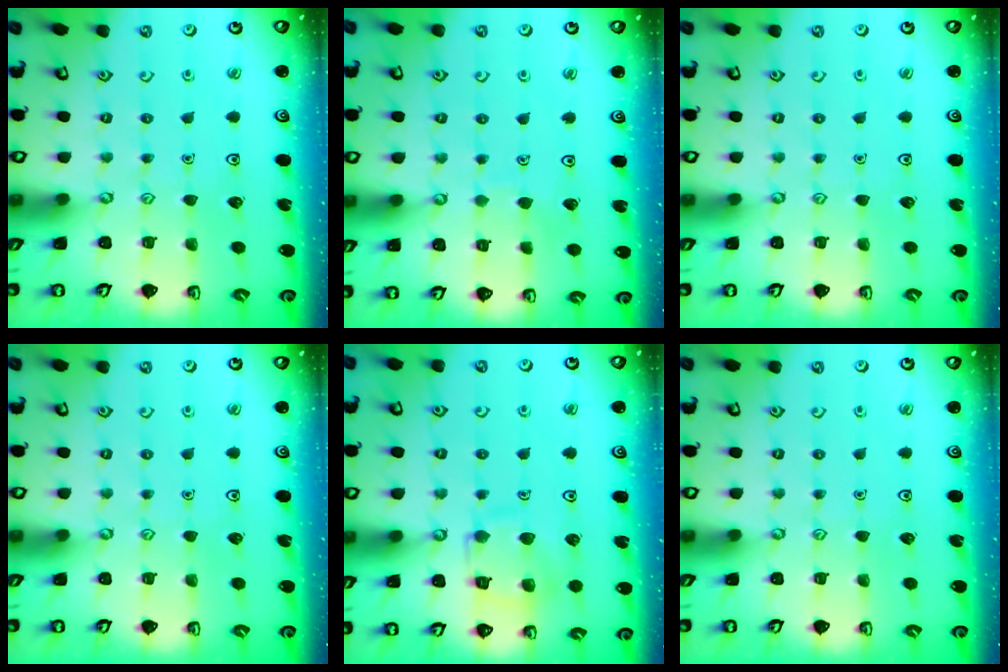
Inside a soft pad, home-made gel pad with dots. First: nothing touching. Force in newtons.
{"total": 2.9, "press": 2.9, "slide": 0.2}
{"total": 0.0}
{"total": 0.0}
{"total": 11.0, "press": 11.0, "slide": 0.9}
{"total": 0.0}